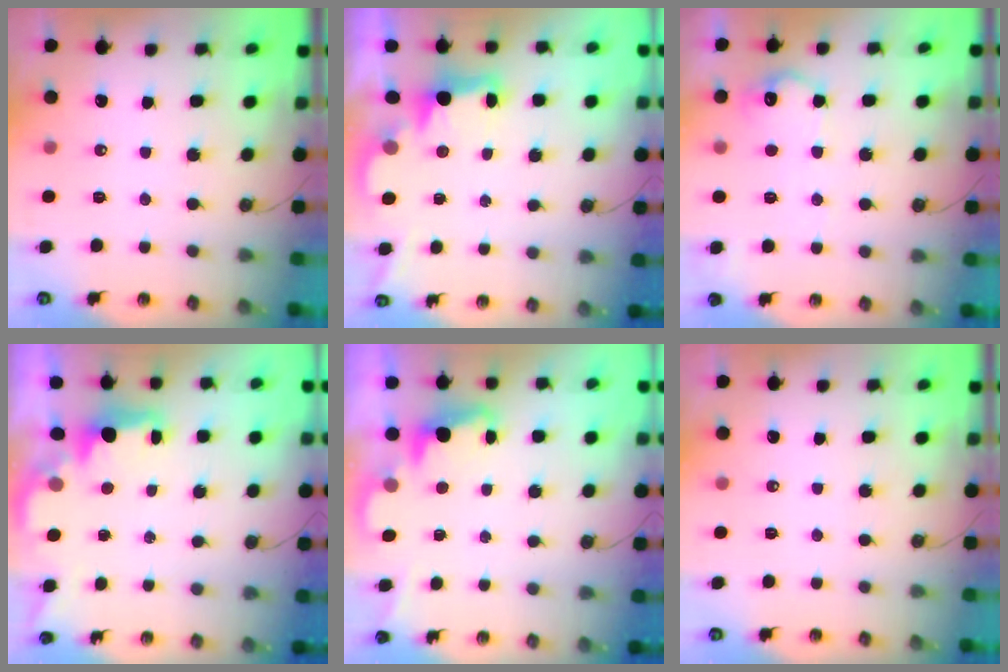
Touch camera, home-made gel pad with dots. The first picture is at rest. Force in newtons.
{"total": 2.7, "press": 2.6, "slide": 0.5}
{"total": 11.2, "press": 11.2, "slide": 0.5}
{"total": 2.2, "press": 2.1, "slide": 0.8}
{"total": 2.3, "press": 2.3, "slide": 0.5}
{"total": 0.0}